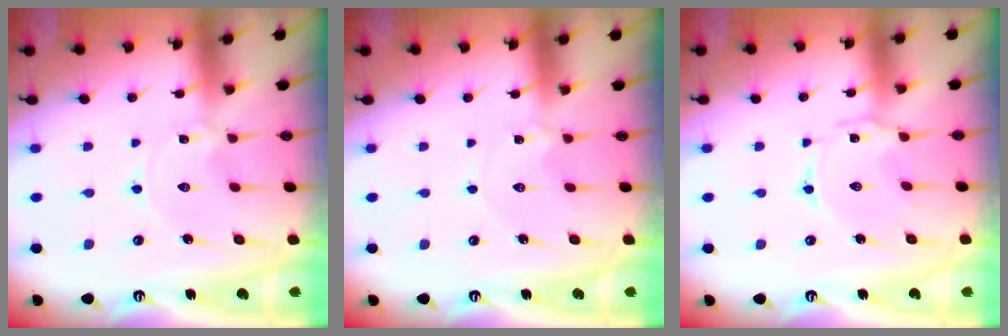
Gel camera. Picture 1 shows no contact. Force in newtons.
{"total": 1.8, "press": 1.7, "slide": 0.3}
{"total": 1.8, "press": 1.7, "slide": 0.4}